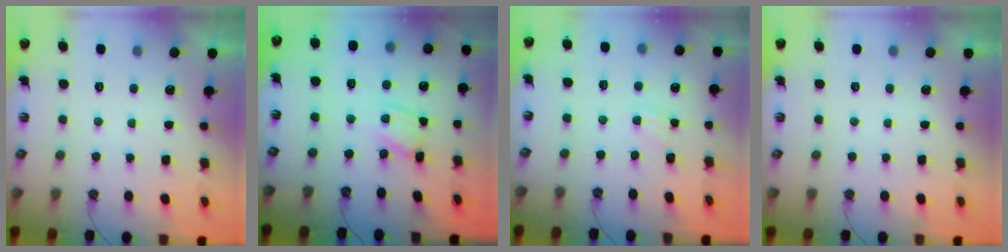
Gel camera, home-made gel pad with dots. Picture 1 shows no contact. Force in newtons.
{"total": 8.3, "press": 8.3, "slide": 0.5}
{"total": 1.8, "press": 1.8, "slide": 0.2}
{"total": 0.0}